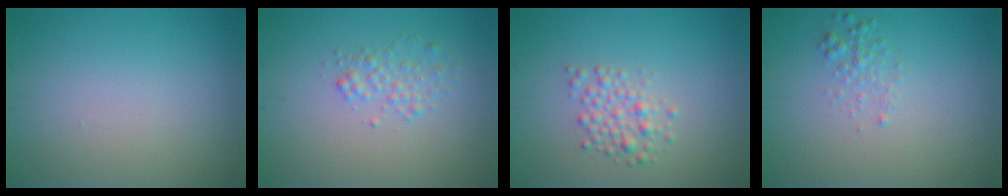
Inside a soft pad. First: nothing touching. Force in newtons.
{"total": 1.6, "press": 1.6, "slide": 0.1}
{"total": 2.2, "press": 2.2, "slide": 0.0}
{"total": 1.2, "press": 1.2, "slide": 0.0}